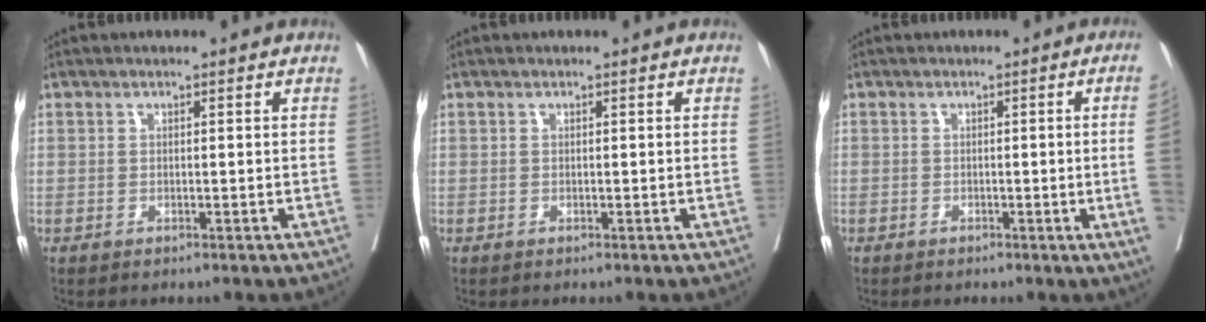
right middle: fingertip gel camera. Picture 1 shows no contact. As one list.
[{"total": 0.0}, {"total": 4.5, "force": [-0.7, -1.7, 4.0], "torque": [-0.047, -0.009, -0.010]}]